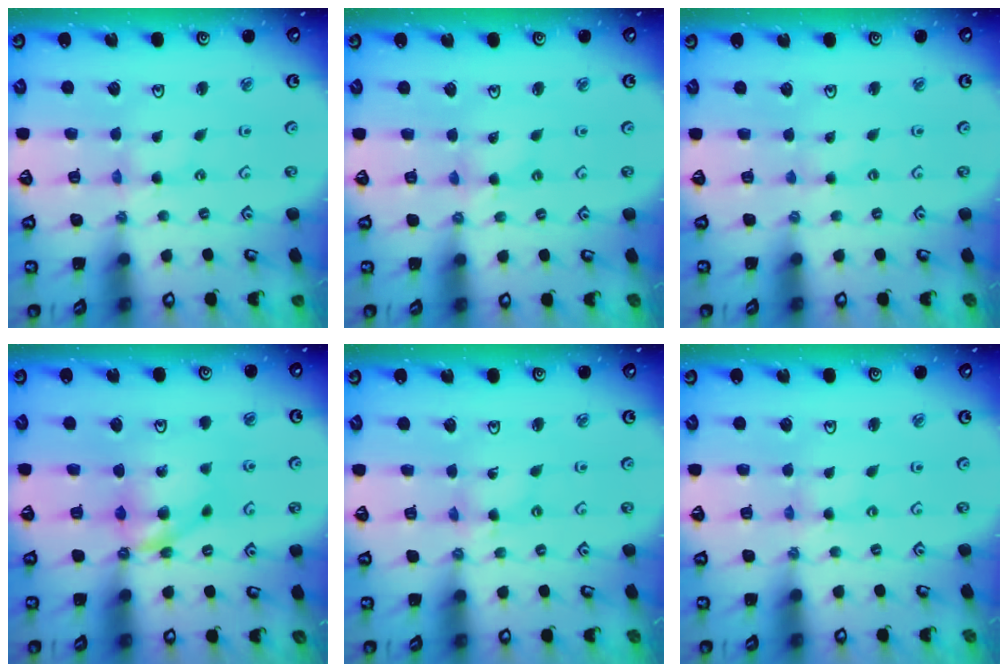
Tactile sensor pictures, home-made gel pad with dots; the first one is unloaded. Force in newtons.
{"total": 2.6, "press": 2.6, "slide": 0.3}
{"total": 0.0}
{"total": 9.7, "press": 9.7, "slide": 0.3}
{"total": 2.0, "press": 2.0, "slide": 0.2}
{"total": 0.0}